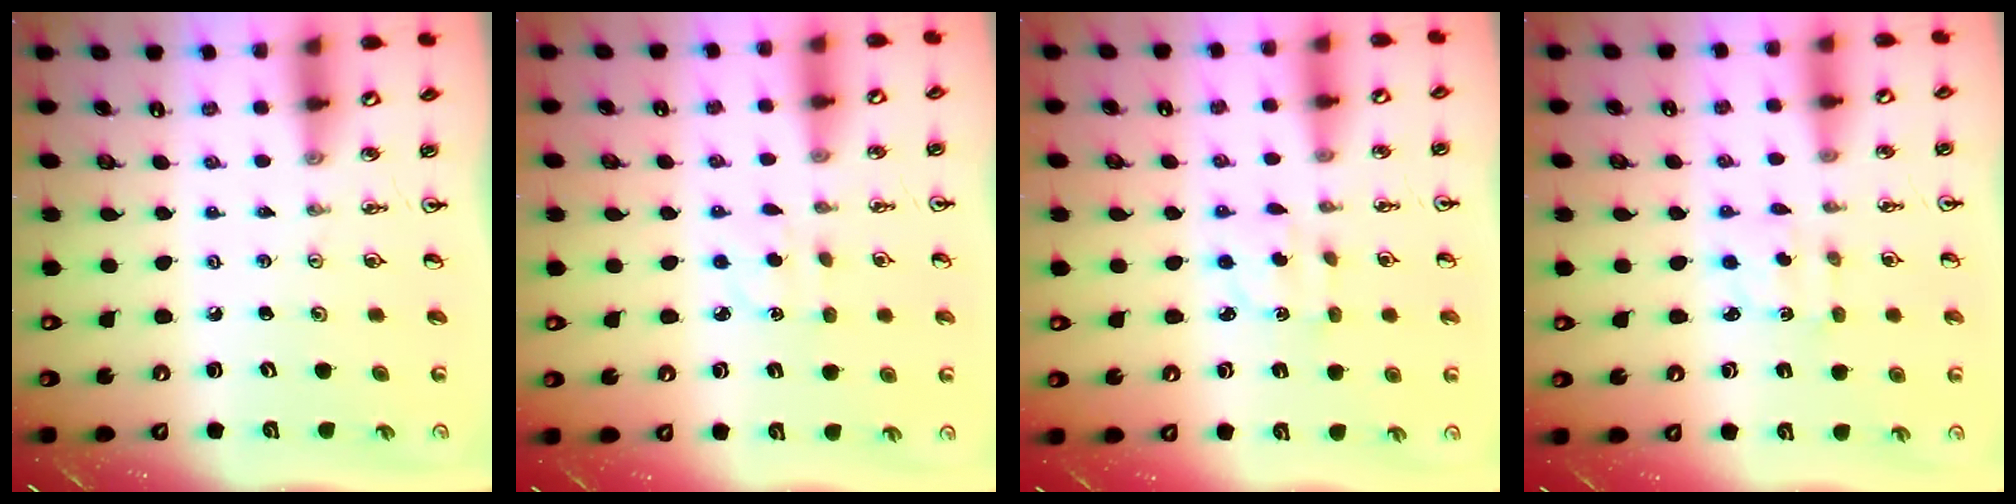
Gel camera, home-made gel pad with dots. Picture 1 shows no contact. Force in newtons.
{"total": 2.7, "press": 2.6, "slide": 0.4}
{"total": 2.7, "press": 2.7, "slide": 0.5}
{"total": 2.4, "press": 2.3, "slide": 0.6}